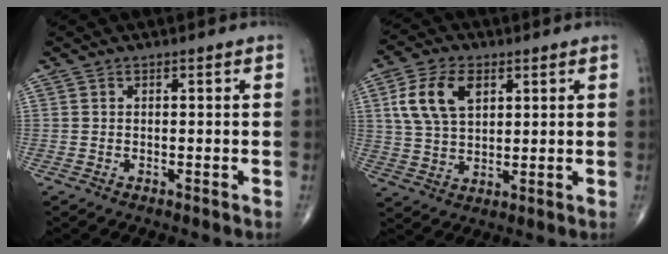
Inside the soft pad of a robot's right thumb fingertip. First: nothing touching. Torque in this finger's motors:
{"motor_torque": [-0.23, 0.32, 0.18, -0.12, 0.15]}